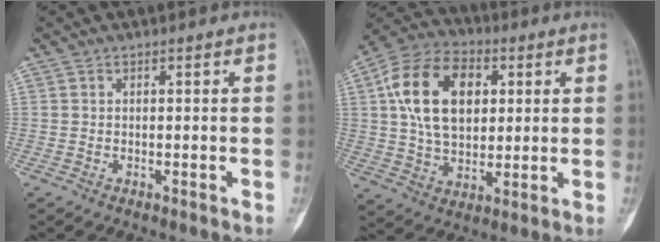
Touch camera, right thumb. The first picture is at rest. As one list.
[{"total": 17.5, "force": [4.1, 11.5, 12.6], "torque": [-0.200, 0.004, 0.068]}]